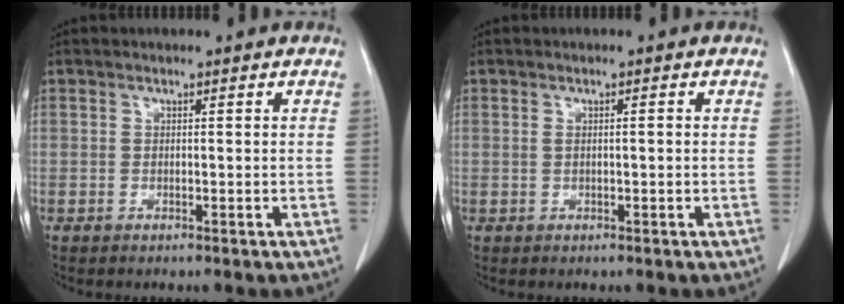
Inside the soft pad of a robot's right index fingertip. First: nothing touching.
{"total": 1.0, "force": [0.1, 0.2, 1.0], "torque": [-0.020, 0.005, 0.005]}